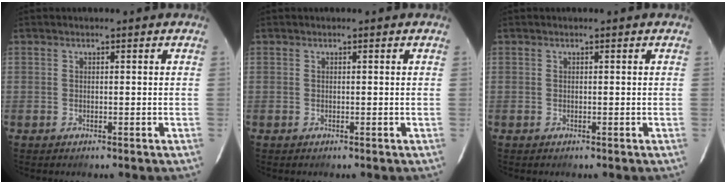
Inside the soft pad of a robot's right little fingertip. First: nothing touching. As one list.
[{"total": 0.0}, {"total": 0.0}]